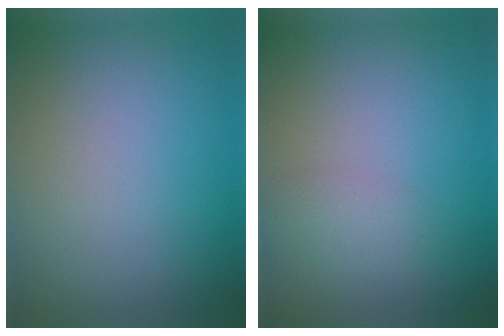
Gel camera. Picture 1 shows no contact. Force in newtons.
{"total": 1.6, "press": 1.6, "slide": 0.1}